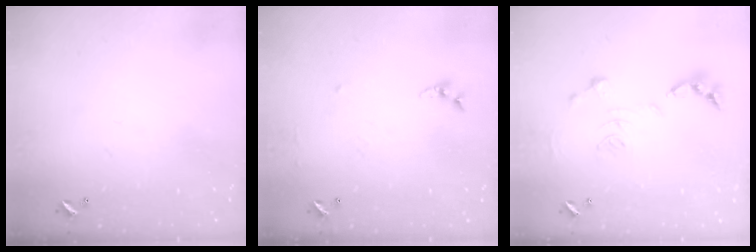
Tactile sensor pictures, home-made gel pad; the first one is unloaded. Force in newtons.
{"total": 5.3, "press": 5.2, "slide": 0.6}
{"total": 1.1, "press": 1.0, "slide": 0.4}